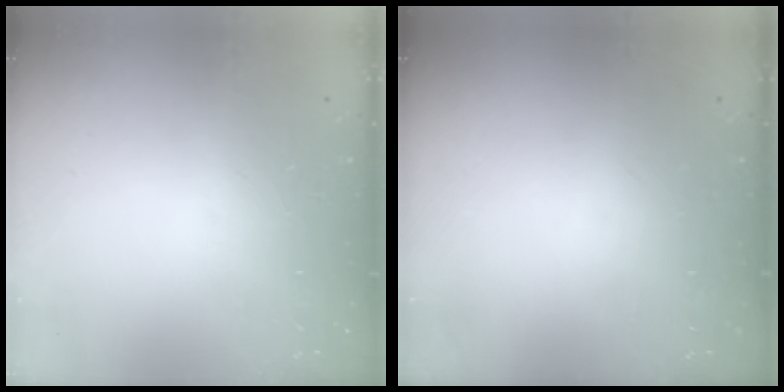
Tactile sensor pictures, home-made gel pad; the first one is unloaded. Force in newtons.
{"total": 0.0}